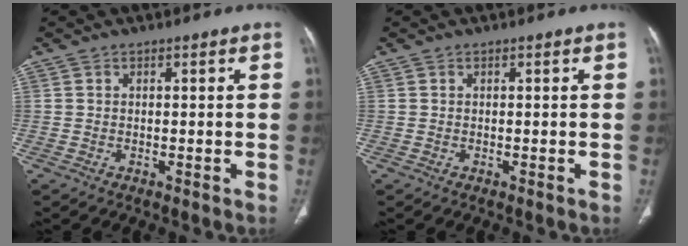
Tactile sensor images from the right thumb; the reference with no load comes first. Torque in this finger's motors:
{"motor_torque": [-0.04, 0.04, -0.18, 0.18, 0.00]}